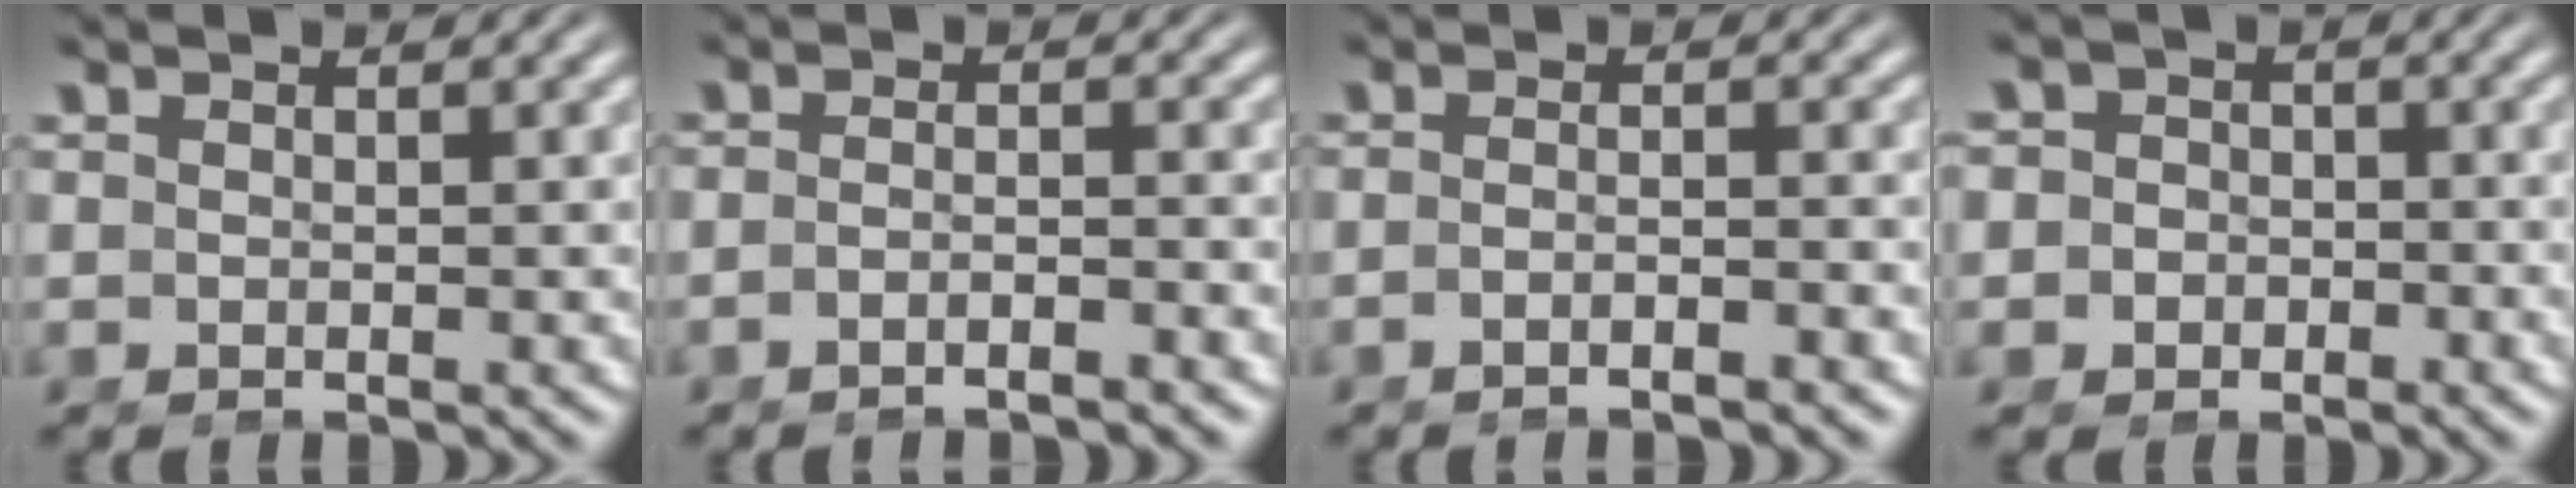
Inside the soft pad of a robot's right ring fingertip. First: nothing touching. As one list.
[{"total": 2.6, "force": [-2.3, 0.0, 1.2], "torque": [-0.018, 0.000, -0.042]}, {"total": 2.5, "force": [-2.1, -0.2, 1.3], "torque": [-0.018, 0.002, -0.040]}, {"total": 4.9, "force": [-1.9, 4.4, 0.8], "torque": [-0.029, -0.018, -0.036]}]